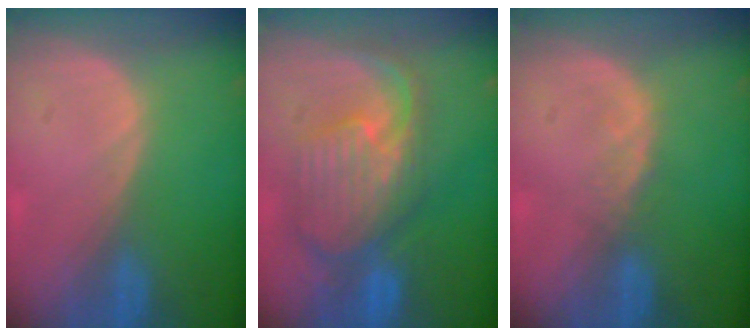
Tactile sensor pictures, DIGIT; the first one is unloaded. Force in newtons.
{"total": 10.5, "press": 9.4, "slide": 4.8}
{"total": 1.4, "press": 1.4, "slide": 0.2}